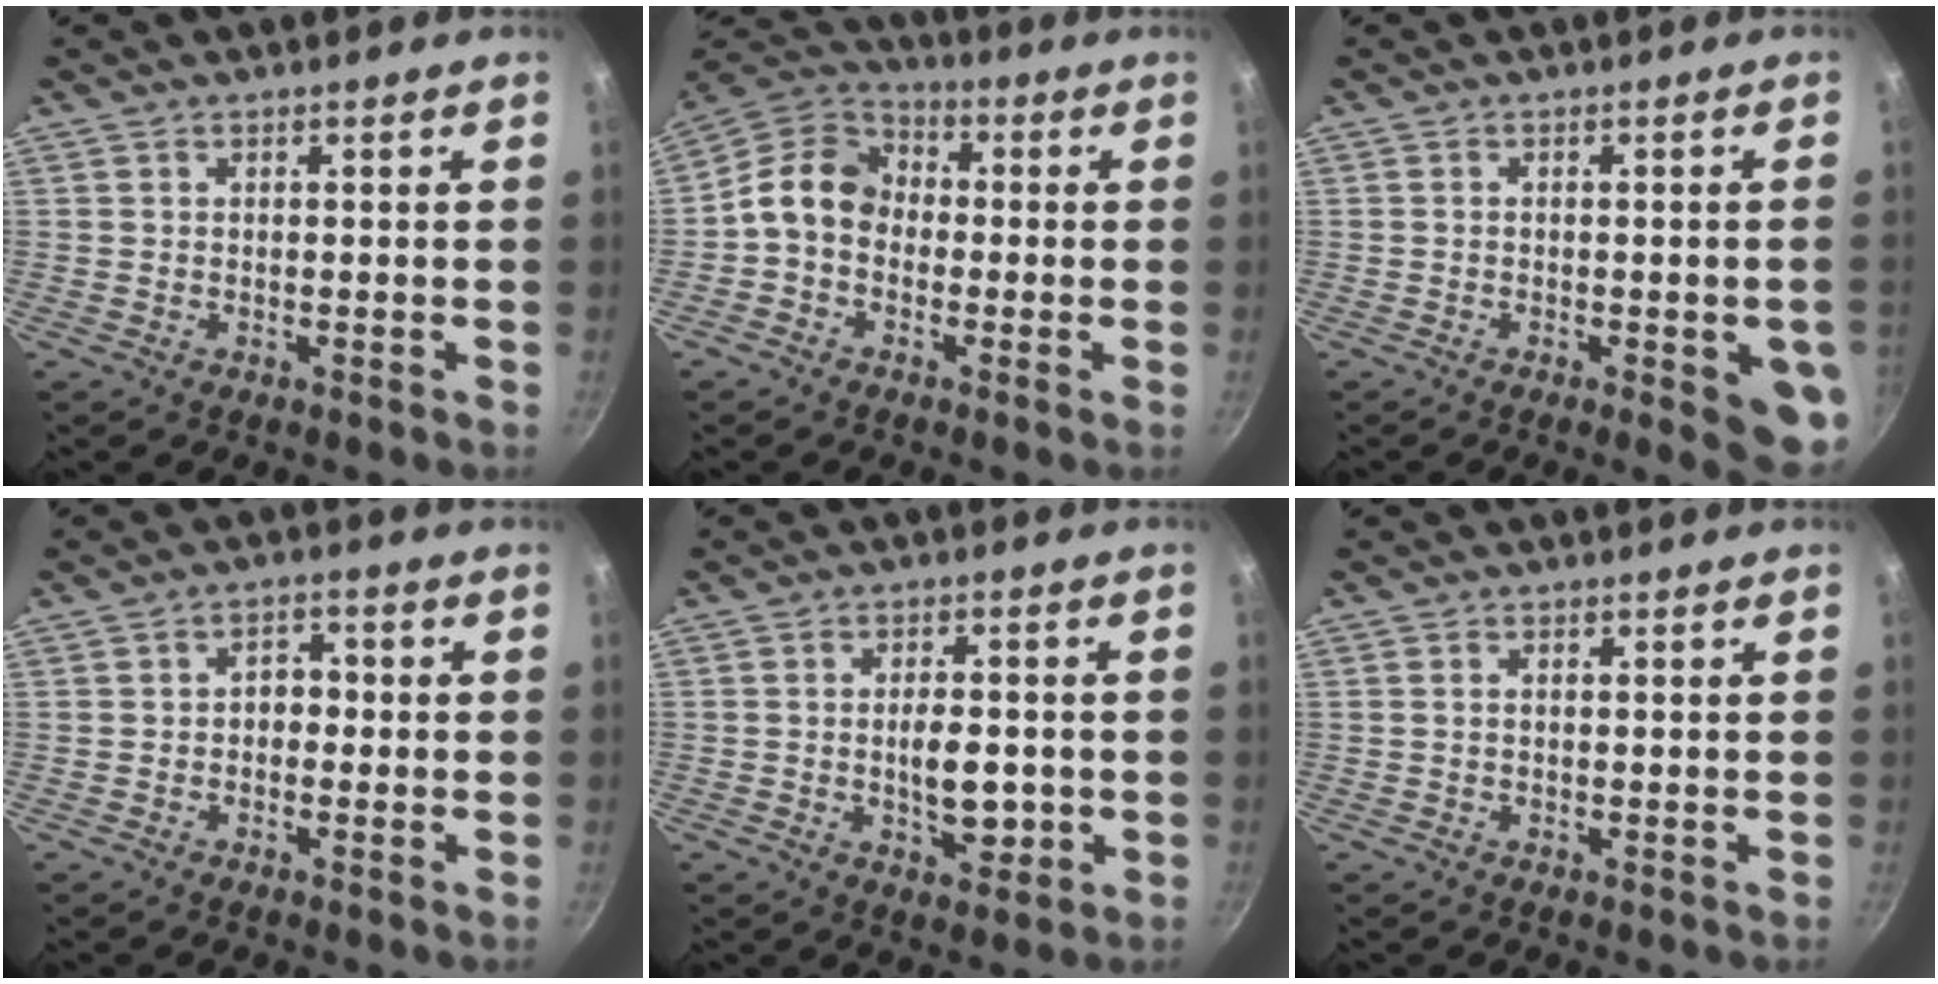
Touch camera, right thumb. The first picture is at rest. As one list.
[{"total": 10.0, "force": [-1.2, 8.0, 5.9], "torque": [-0.079, 0.042, -0.048]}, {"total": 7.5, "force": [-2.3, 2.3, 6.8], "torque": [-0.058, 0.004, -0.025]}, {"total": 3.2, "force": [-0.4, 2.4, 2.1], "torque": [-0.010, 0.013, -0.012]}, {"total": 7.6, "force": [-1.1, 4.1, 6.3], "torque": [-0.074, 0.001, -0.014]}, {"total": 0.7, "force": [0.0, 0.5, 0.6], "torque": [-0.011, 0.003, -0.001]}]